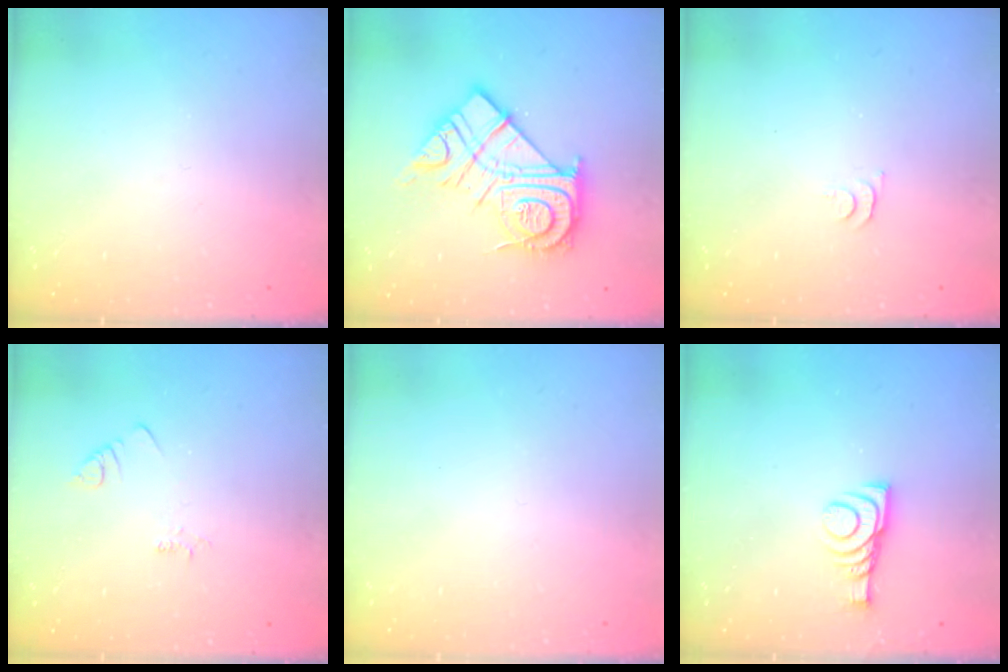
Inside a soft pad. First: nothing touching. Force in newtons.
{"total": 20.9, "press": 20.8, "slide": 1.9}
{"total": 5.2, "press": 5.1, "slide": 0.5}
{"total": 1.9, "press": 1.9, "slide": 0.3}
{"total": 1.7, "press": 1.7, "slide": 0.1}
{"total": 9.2, "press": 9.2, "slide": 0.2}